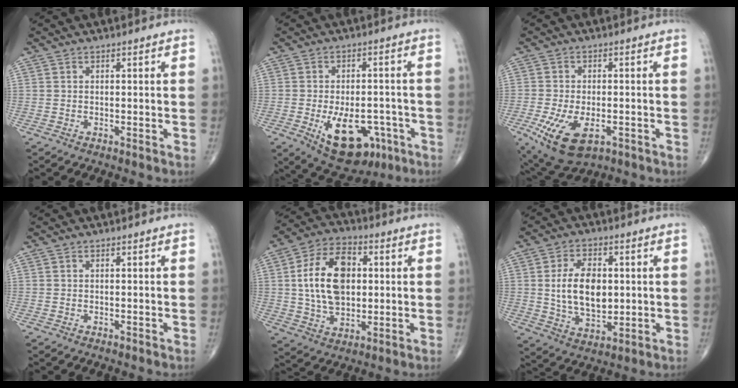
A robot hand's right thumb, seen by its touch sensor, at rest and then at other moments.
{"total": 14.0, "force": [-5.5, 7.7, 10.3], "torque": [-0.130, 0.014, -0.067]}
{"total": 11.2, "force": [-4.4, 5.8, 8.5], "torque": [-0.161, -0.002, -0.063]}
{"total": 0.0}
{"total": 15.6, "force": [1.8, 9.9, 11.9], "torque": [-0.188, 0.008, 0.028]}
{"total": 12.0, "force": [0.9, 7.3, 9.5], "torque": [-0.148, -0.009, 0.023]}